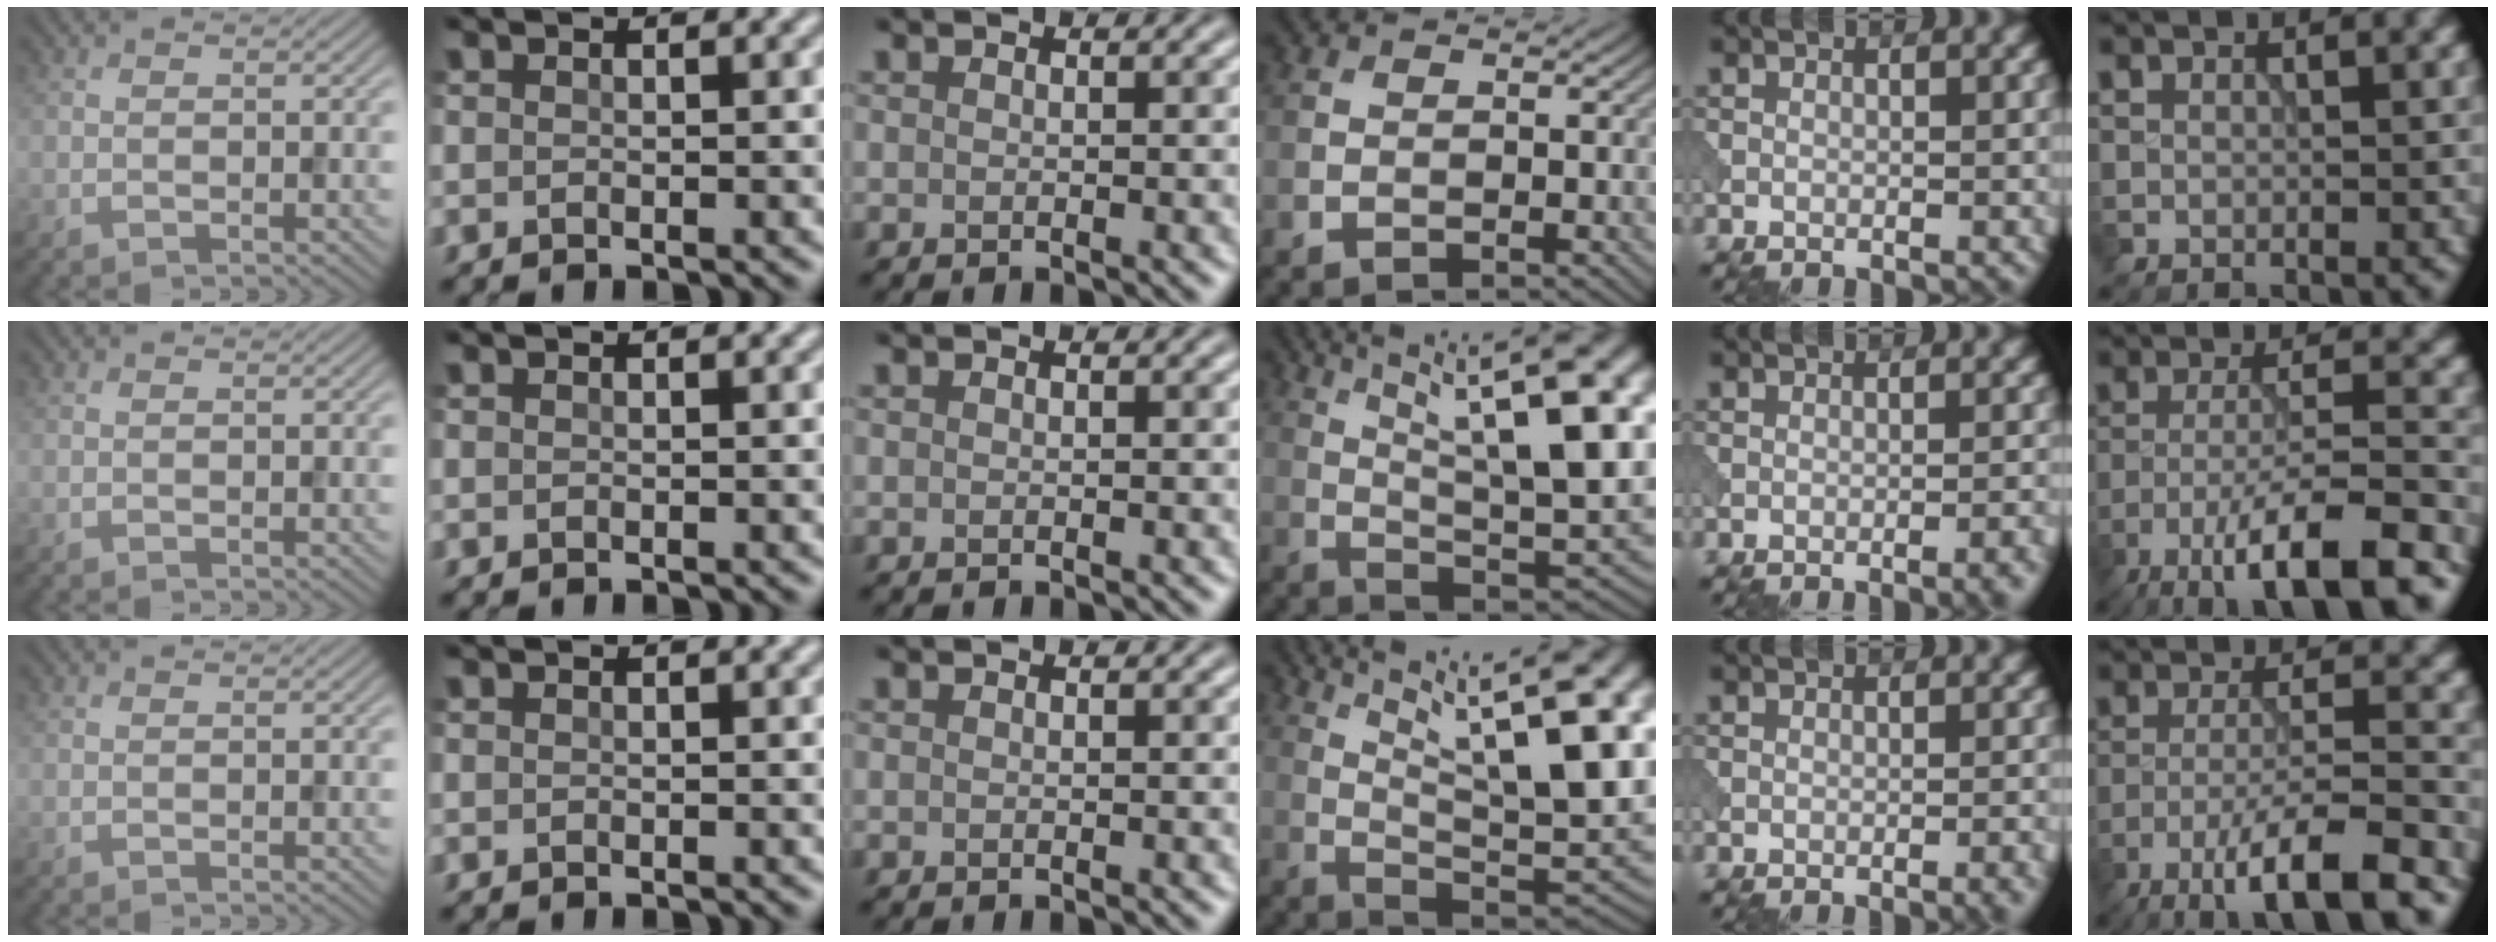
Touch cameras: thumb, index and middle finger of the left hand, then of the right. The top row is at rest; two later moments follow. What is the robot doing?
{"motion": "pour", "object": "beaker"}